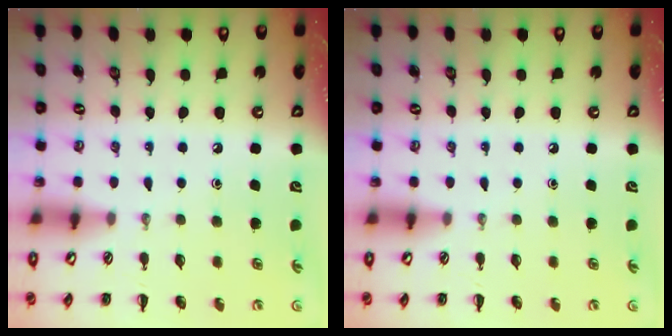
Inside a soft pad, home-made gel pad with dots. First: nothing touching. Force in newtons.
{"total": 0.0}